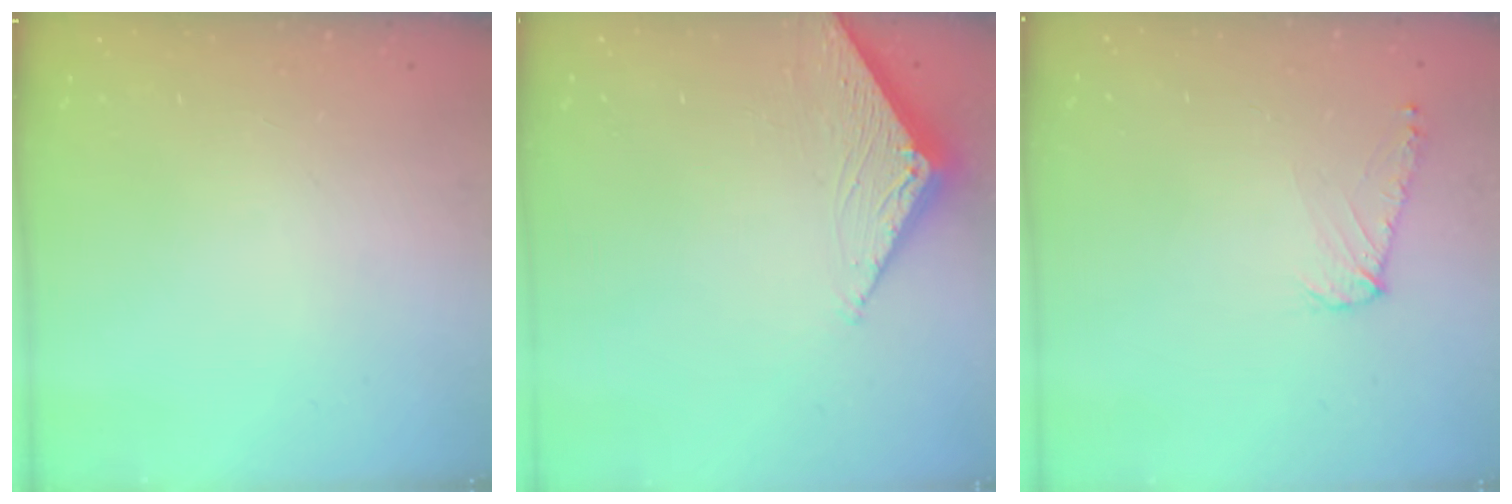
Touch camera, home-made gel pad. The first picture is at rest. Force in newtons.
{"total": 2.8, "press": 2.8, "slide": 0.3}
{"total": 7.3, "press": 7.2, "slide": 0.7}